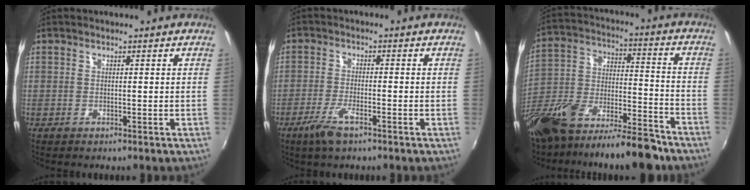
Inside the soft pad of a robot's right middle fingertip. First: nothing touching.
{"total": 5.2, "force": [-3.4, 1.2, 3.8], "torque": [-0.093, -0.009, -0.064]}
{"total": 17.9, "force": [-12.7, 6.5, 10.9], "torque": [-0.221, -0.006, -0.215]}